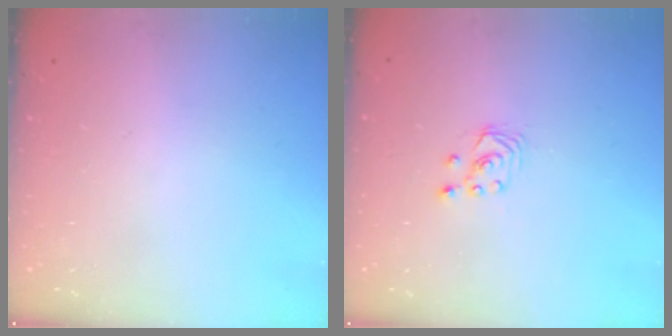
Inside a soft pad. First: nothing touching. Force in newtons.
{"total": 2.1, "press": 2.1, "slide": 0.3}